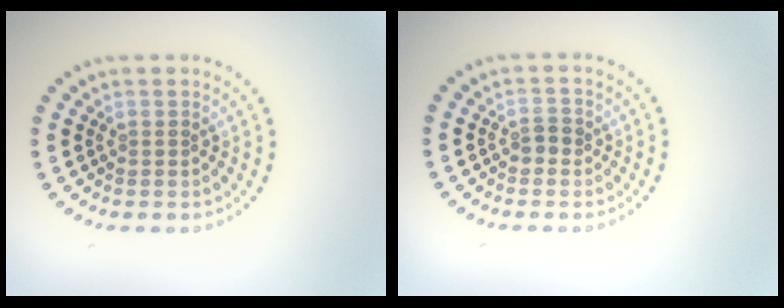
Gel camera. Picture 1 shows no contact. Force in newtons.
{"total": 1.1, "press": 1.1, "slide": 0.3}